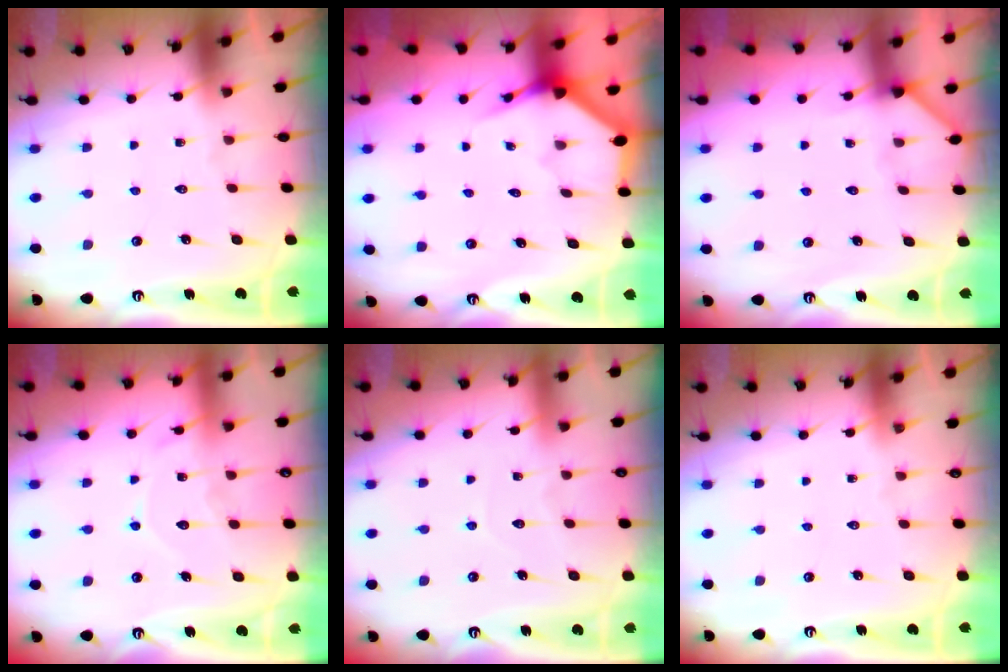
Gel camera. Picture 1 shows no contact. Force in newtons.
{"total": 3.6, "press": 3.6, "slide": 0.2}
{"total": 3.0, "press": 3.0, "slide": 0.1}
{"total": 10.8, "press": 10.8, "slide": 0.9}
{"total": 4.4, "press": 4.3, "slide": 0.5}
{"total": 0.0}